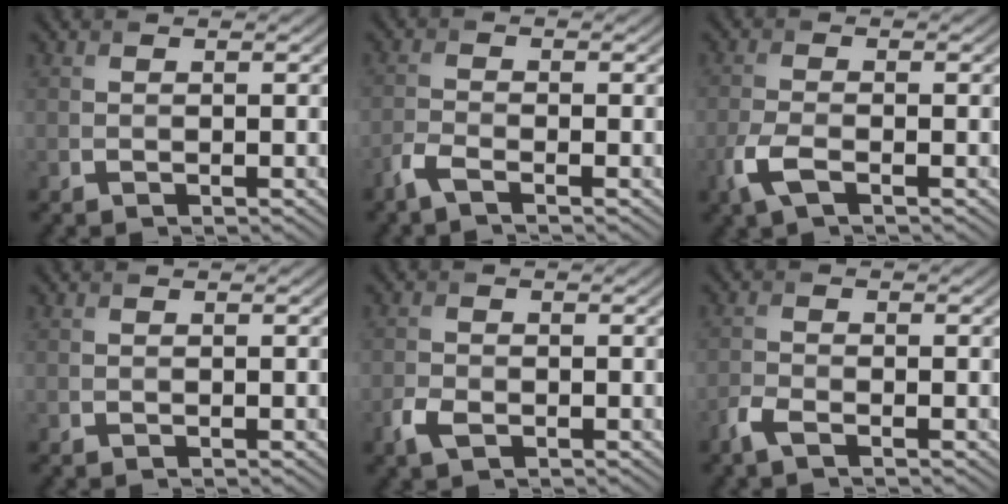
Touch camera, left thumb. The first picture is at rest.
{"total": 2.6, "force": [-1.9, 0.5, 1.7], "torque": [-0.040, -0.004, -0.049]}
{"total": 3.7, "force": [-1.9, 1.3, 2.8], "torque": [-0.075, -0.004, -0.045]}
{"total": 0.0}
{"total": 2.6, "force": [-1.3, 1.5, 1.6], "torque": [-0.041, -0.005, -0.031]}
{"total": 2.2, "force": [-1.6, 0.6, 1.4], "torque": [-0.038, -0.004, -0.041]}